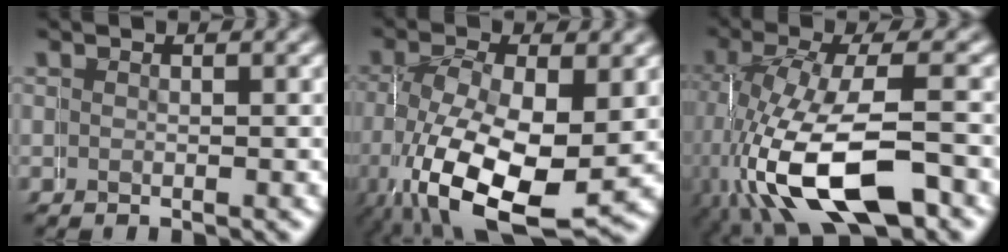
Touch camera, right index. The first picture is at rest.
{"total": 8.1, "force": [-1.7, 4.7, 6.4], "torque": [-0.143, -0.045, 0.002]}
{"total": 8.6, "force": [-1.9, 4.3, 7.2], "torque": [-0.163, -0.035, -0.007]}